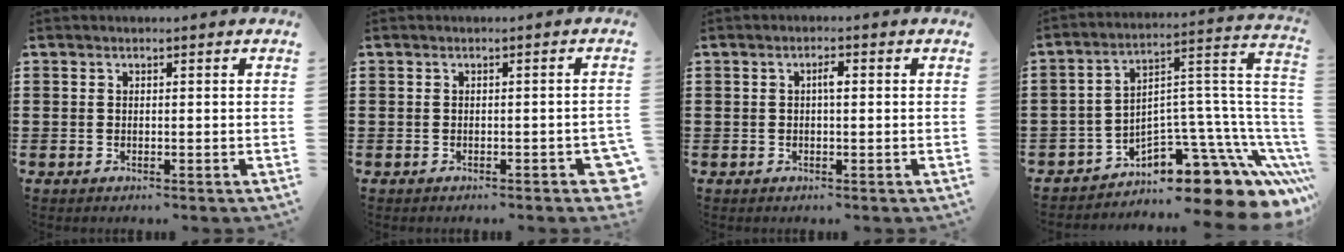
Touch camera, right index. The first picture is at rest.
{"total": 1.5, "force": [-0.9, 0.5, 1.1], "torque": [-0.019, -0.002, -0.017]}
{"total": 1.7, "force": [0.1, 0.5, 1.6], "torque": [-0.031, 0.004, 0.000]}
{"total": 8.9, "force": [-6.0, 4.2, 5.0], "torque": [-0.078, -0.011, -0.108]}